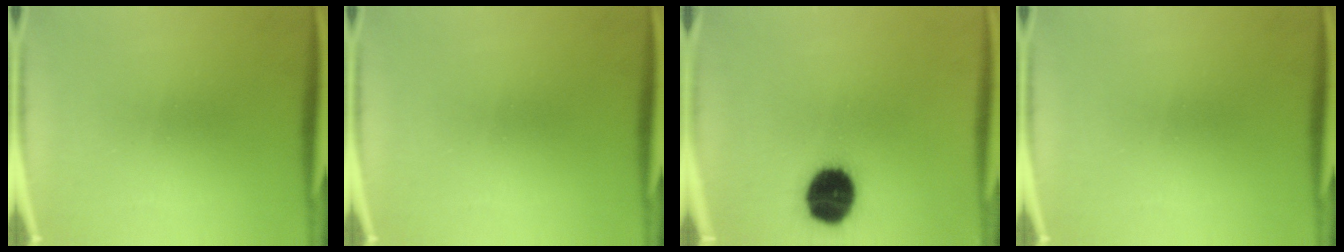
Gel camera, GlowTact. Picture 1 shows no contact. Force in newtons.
{"total": 0.0}
{"total": 14.2}
{"total": 0.0}